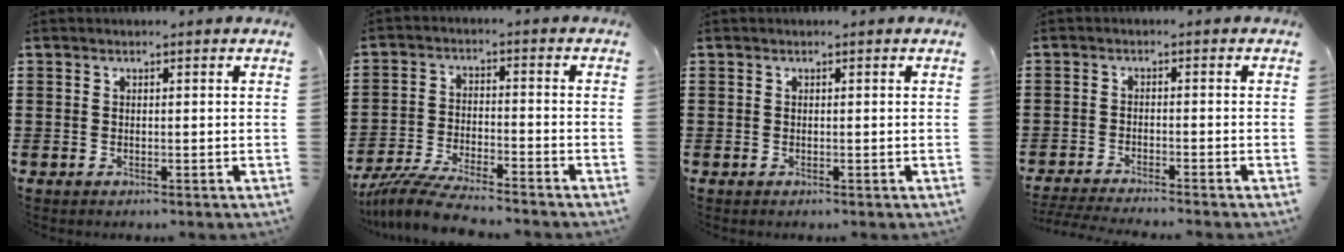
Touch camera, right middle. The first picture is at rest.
{"total": 7.0, "force": [-6.5, 0.4, 2.4], "torque": [-0.058, -0.002, -0.129]}
{"total": 0.0}
{"total": 3.1, "force": [-3.0, -0.4, 0.6], "torque": [-0.018, -0.005, -0.063]}